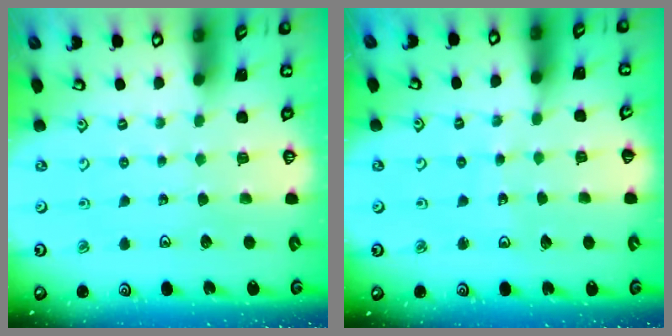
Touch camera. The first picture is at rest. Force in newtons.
{"total": 5.9, "press": 5.9, "slide": 0.5}